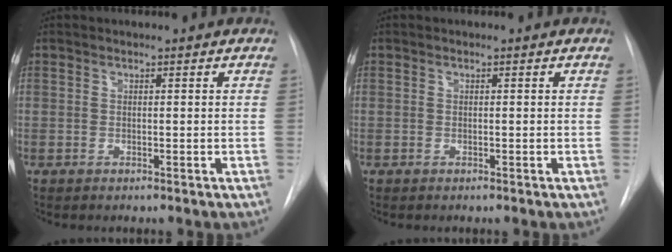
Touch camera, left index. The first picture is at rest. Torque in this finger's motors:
{"motor_torque": [0.00, 0.00, 0.00, 0.00]}